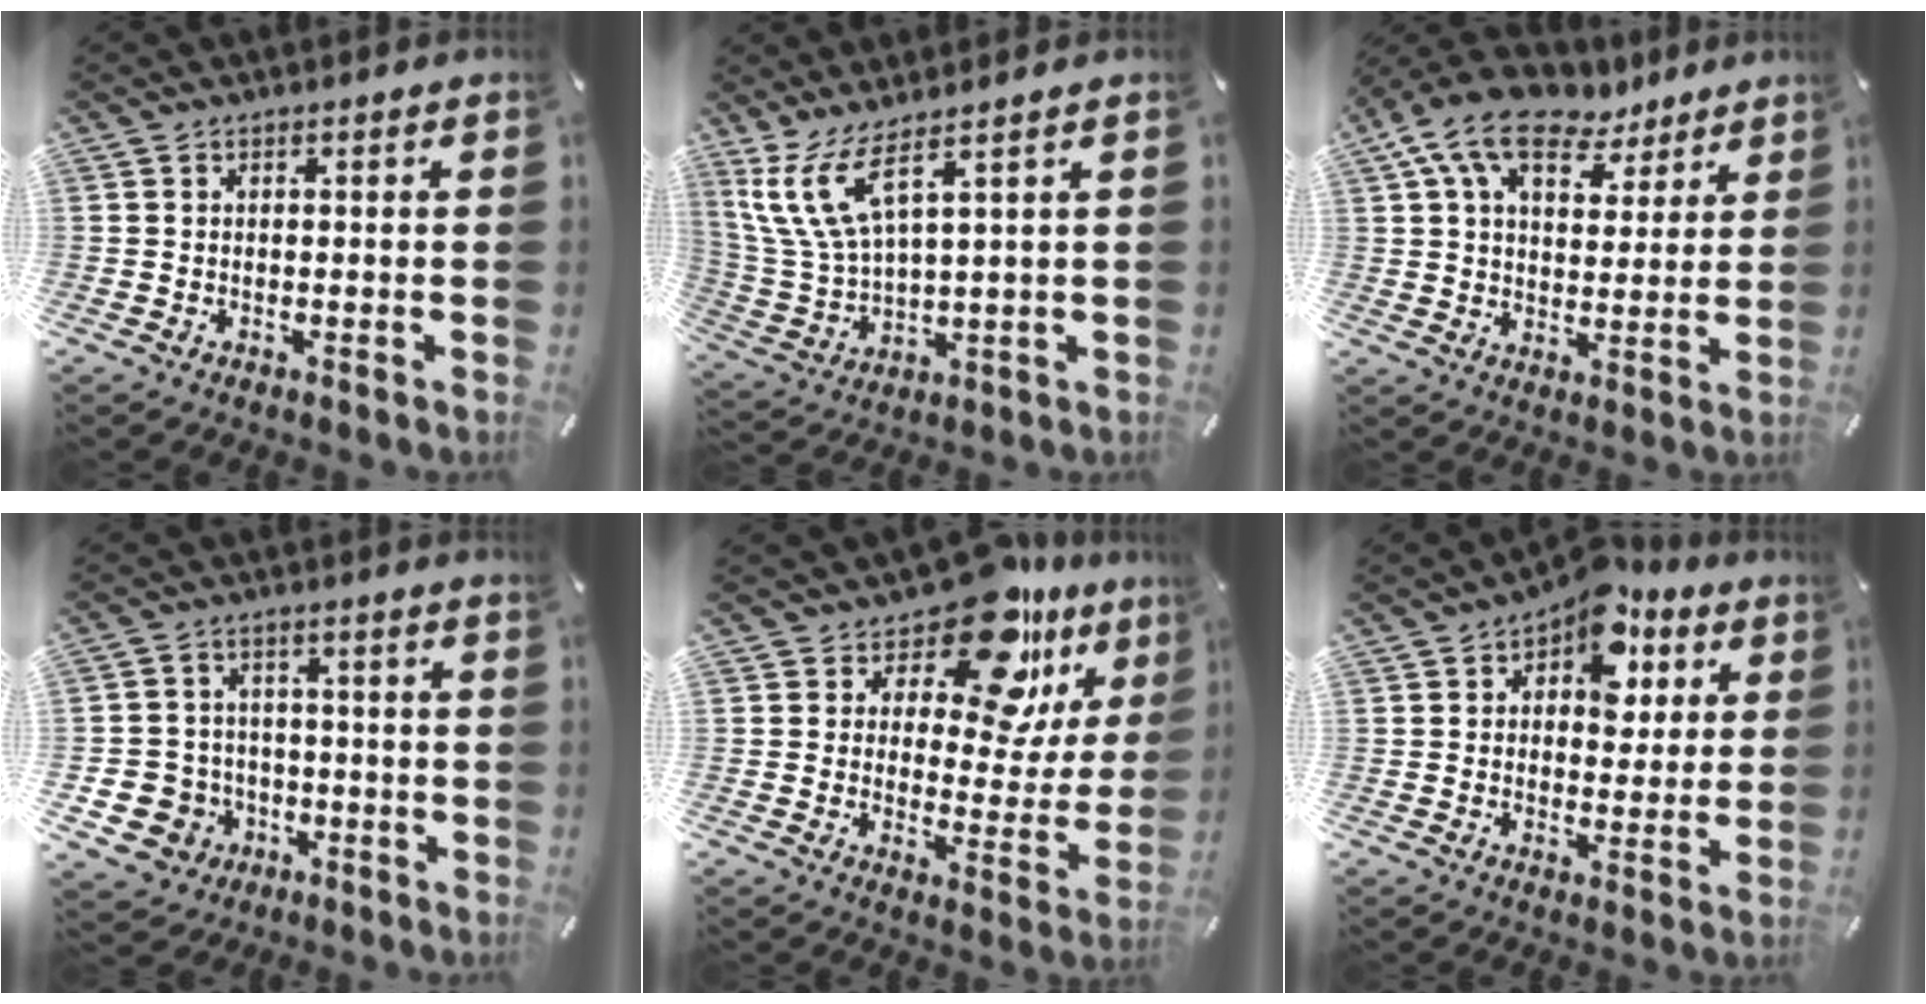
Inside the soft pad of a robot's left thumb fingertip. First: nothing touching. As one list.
[{"total": 11.4, "force": [6.7, 3.8, 8.4], "torque": [-0.208, -0.025, 0.120]}, {"total": 14.0, "force": [8.5, 8.5, 7.1], "torque": [-0.129, -0.036, 0.156]}, {"total": 7.4, "force": [-2.4, 6.9, 1.0], "torque": [-0.040, 0.012, -0.042]}, {"total": 15.9, "force": [11.4, 7.3, 8.4], "torque": [-0.127, -0.087, 0.198]}, {"total": 12.1, "force": [6.3, 8.0, 6.6], "torque": [-0.091, -0.039, 0.109]}]